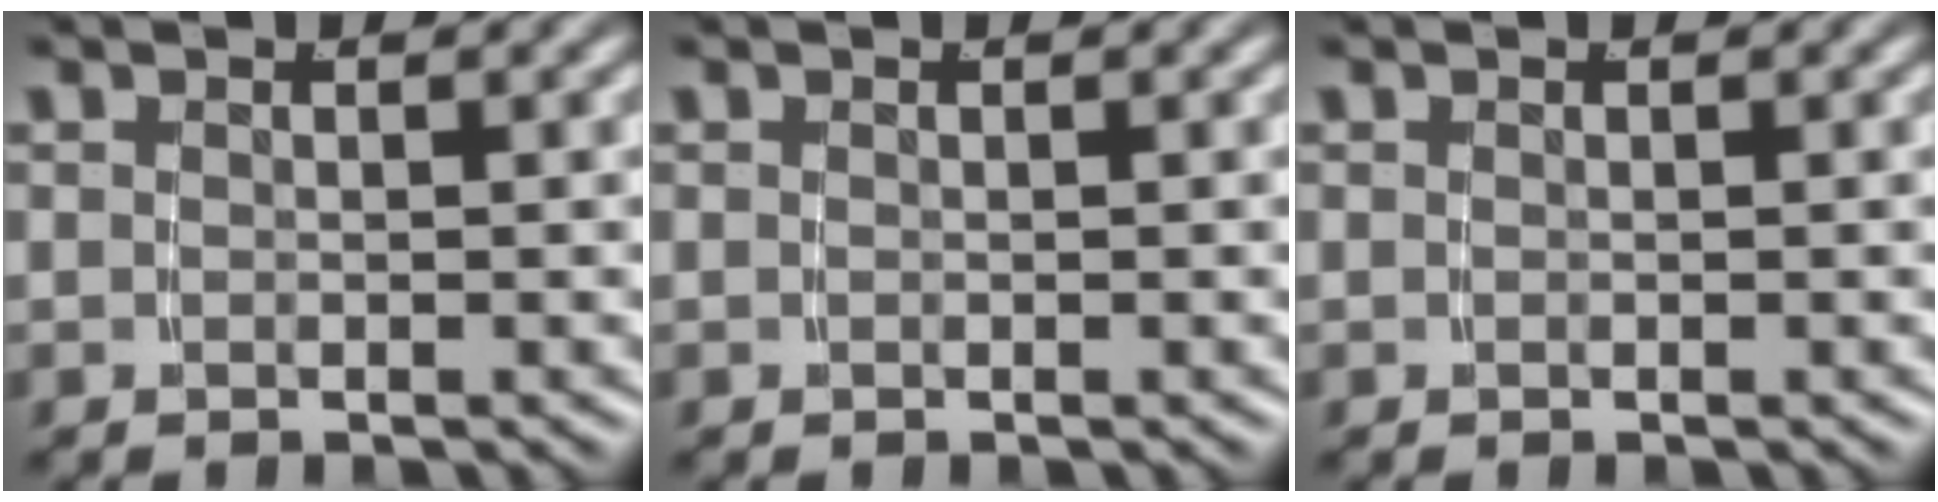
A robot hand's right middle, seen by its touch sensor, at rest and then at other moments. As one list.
[{"total": 0.0}, {"total": 0.0}]